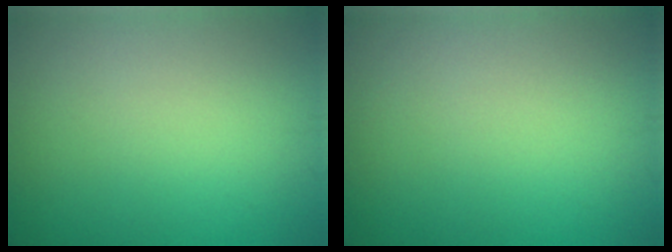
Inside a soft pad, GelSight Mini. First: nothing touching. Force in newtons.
{"total": 0.0}